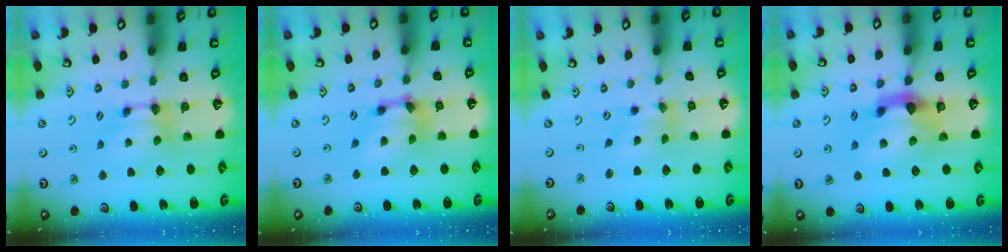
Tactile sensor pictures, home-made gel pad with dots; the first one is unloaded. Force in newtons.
{"total": 5.2, "press": 4.8, "slide": 1.9}
{"total": 1.6, "press": 1.0, "slide": 1.3}
{"total": 4.8, "press": 4.5, "slide": 1.7}